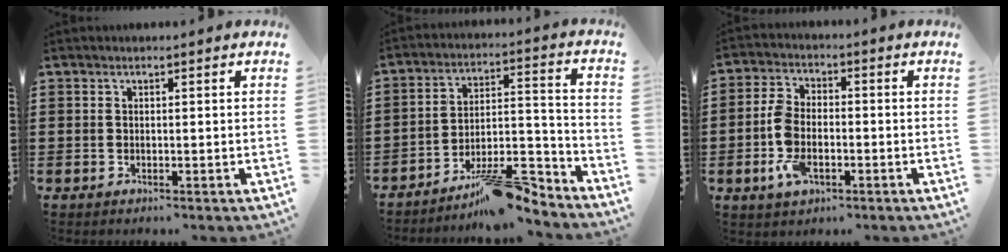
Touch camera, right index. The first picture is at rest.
{"total": 11.7, "force": [-9.7, 2.8, 5.9], "torque": [-0.067, 0.045, -0.174]}
{"total": 6.3, "force": [-1.9, 3.7, 4.7], "torque": [-0.124, 0.000, -0.045]}